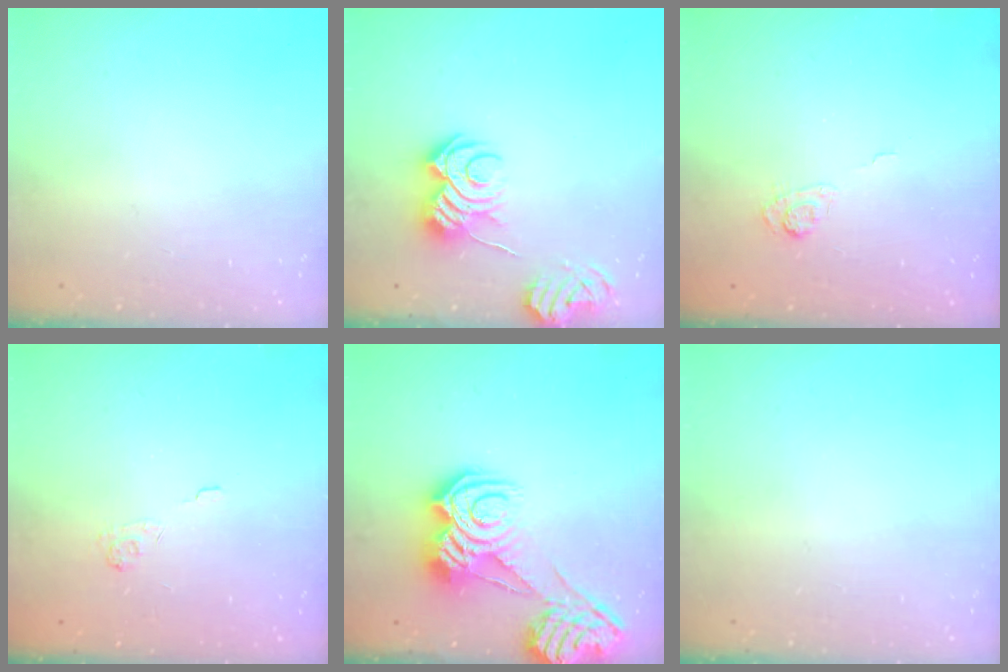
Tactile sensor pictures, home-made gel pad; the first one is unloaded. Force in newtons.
{"total": 9.0, "press": 9.0, "slide": 1.0}
{"total": 3.8, "press": 3.5, "slide": 1.6}
{"total": 2.1, "press": 1.5, "slide": 1.4}
{"total": 12.3, "press": 12.2, "slide": 1.2}
{"total": 0.0}